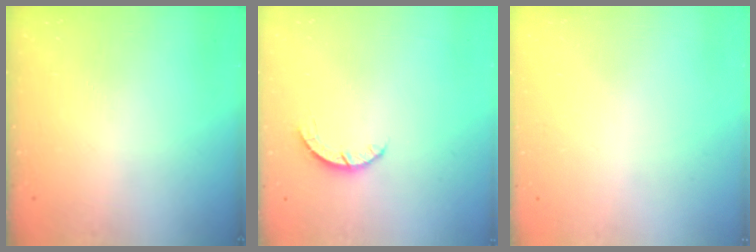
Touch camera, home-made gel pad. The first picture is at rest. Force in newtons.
{"total": 2.8, "press": 2.8, "slide": 0.4}
{"total": 2.6, "press": 2.6, "slide": 0.2}